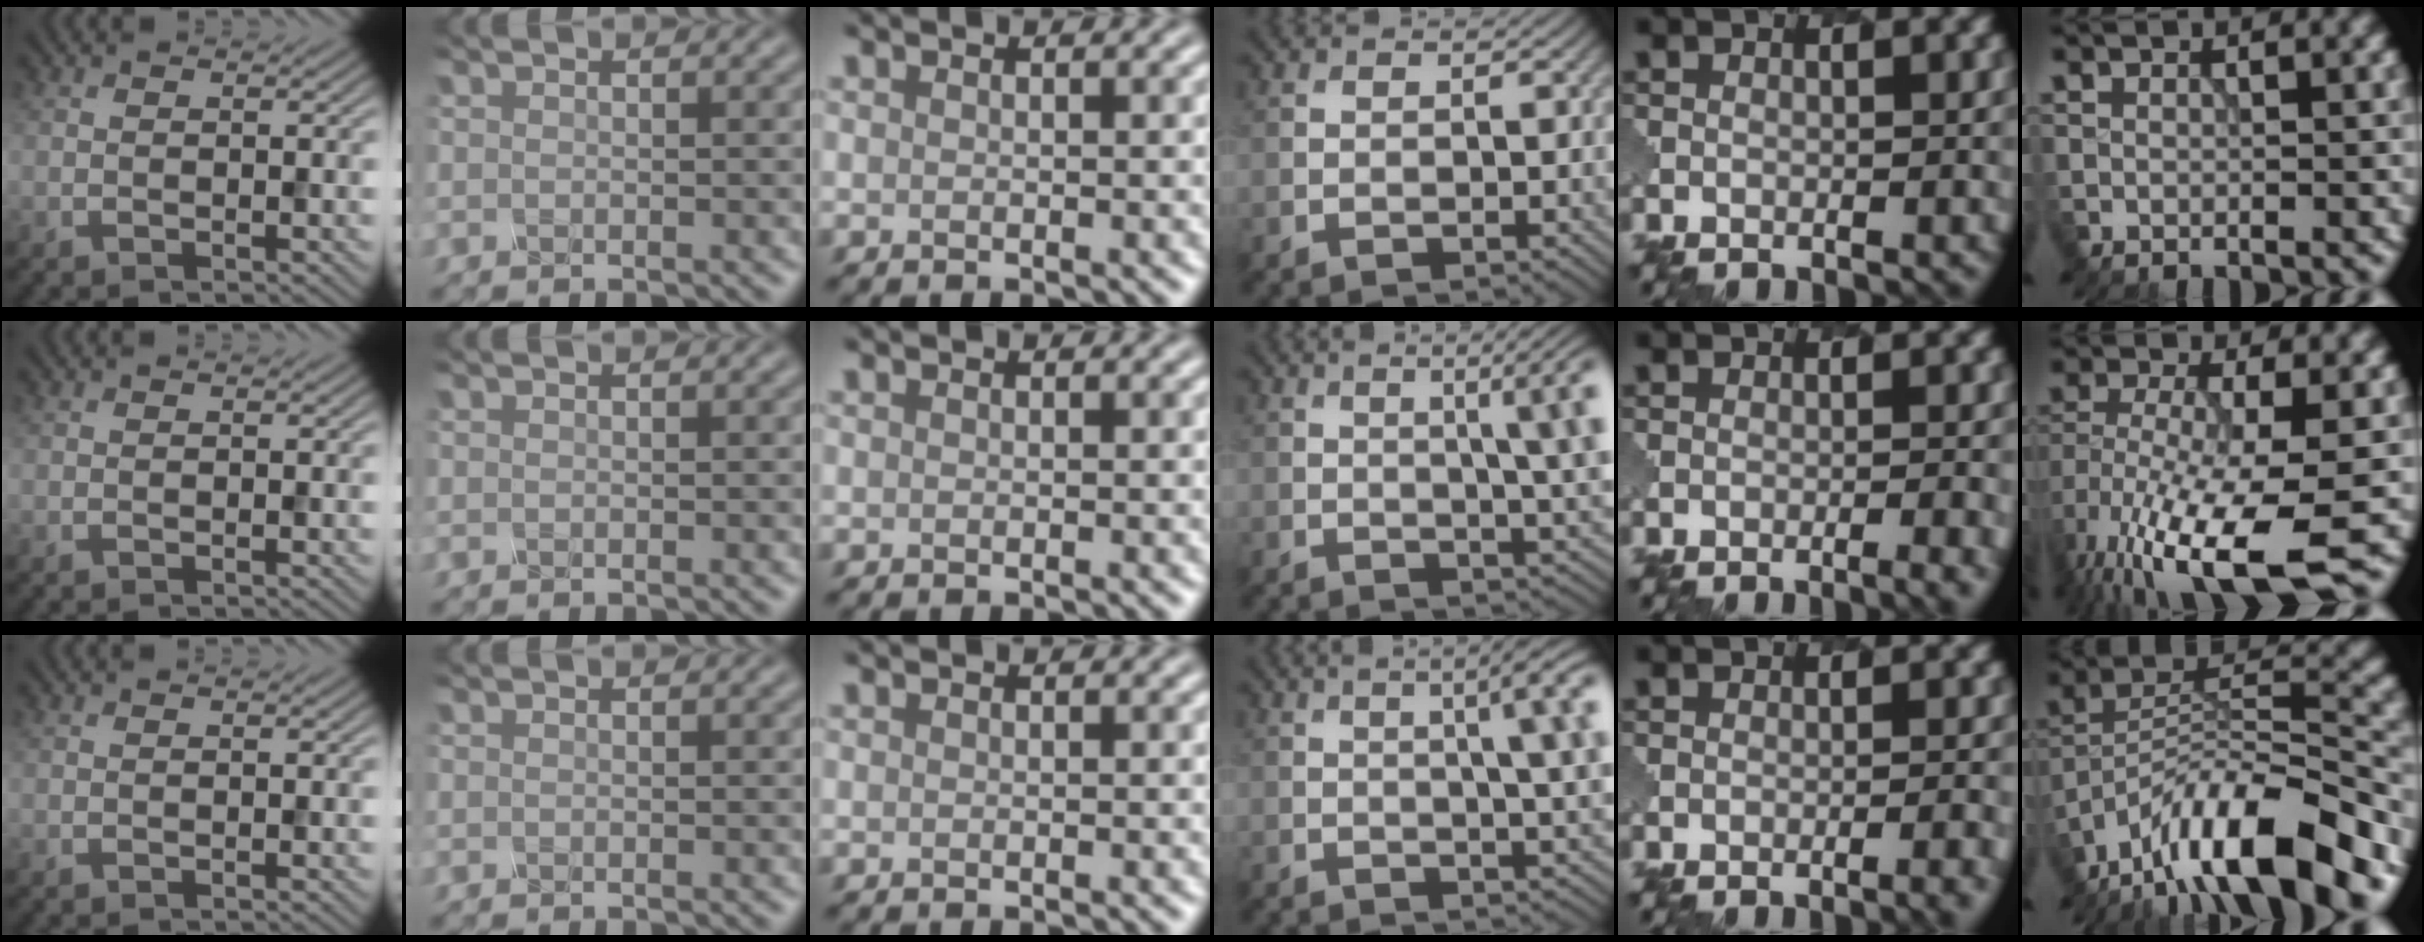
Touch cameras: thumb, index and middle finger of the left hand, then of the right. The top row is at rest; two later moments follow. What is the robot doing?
{"motion": "pour", "object": "mug"}